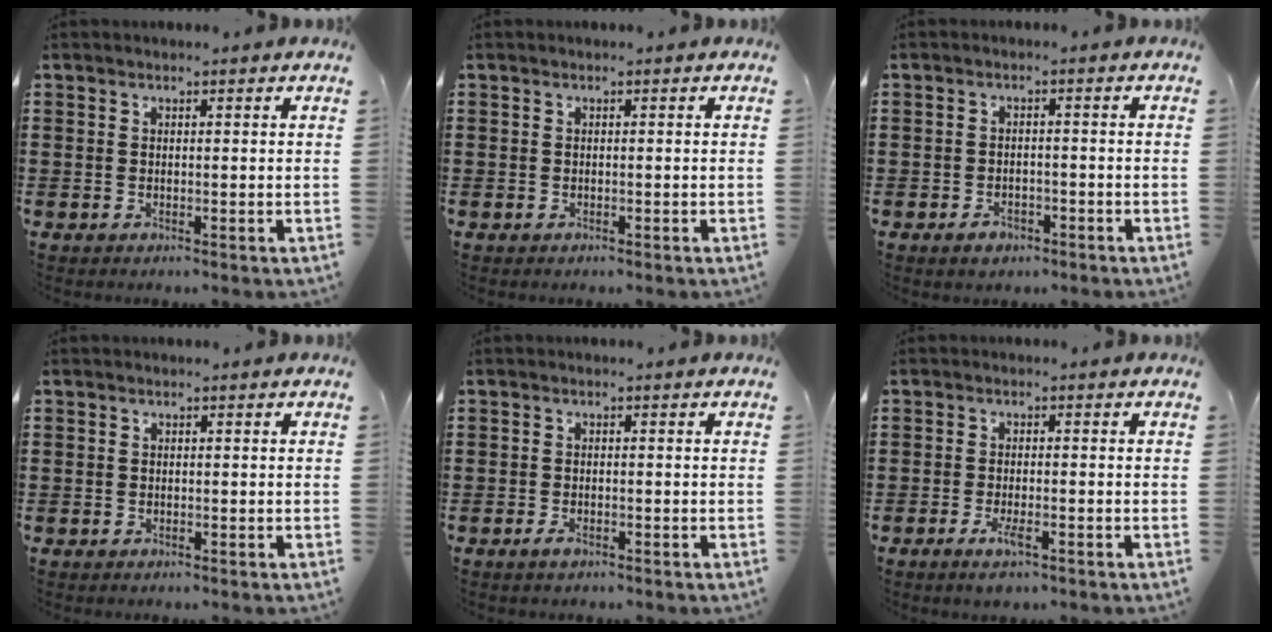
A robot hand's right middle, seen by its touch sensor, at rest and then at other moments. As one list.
[{"total": 0.0}, {"total": 1.8, "force": [-1.4, 1.0, 0.7], "torque": [-0.018, 0.000, -0.028]}, {"total": 0.5, "force": [-0.3, 0.4, 0.0], "torque": [0.000, 0.004, -0.007]}, {"total": 1.4, "force": [-0.9, 0.6, 0.9], "torque": [-0.020, -0.002, -0.016]}, {"total": 3.3, "force": [-1.6, 1.0, 2.7], "torque": [-0.057, -0.004, -0.032]}]